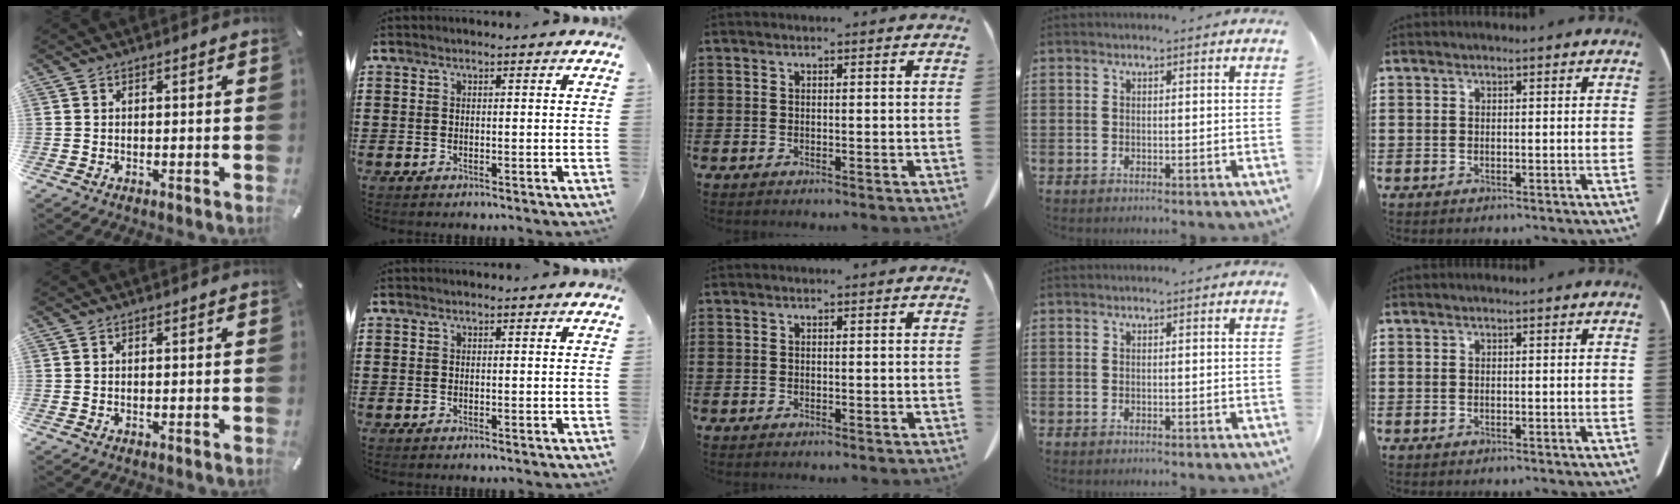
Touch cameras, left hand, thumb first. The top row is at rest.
{}